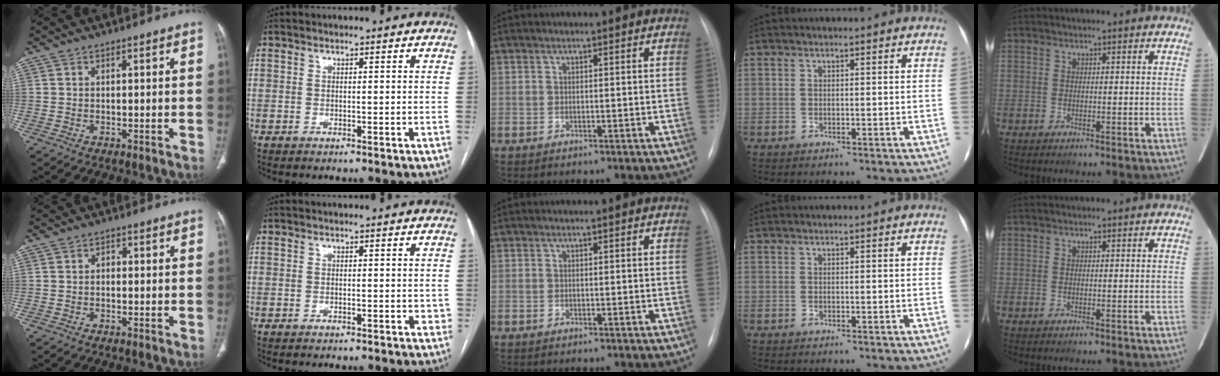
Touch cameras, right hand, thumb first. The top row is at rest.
{"thumb": {"total": 1.1, "force": [-0.1, 0.9, 0.7], "torque": [-0.007, 0.004, -0.006]}, "index": {"total": 0.8, "force": [-0.1, 0.6, 0.6], "torque": [-0.003, 0.004, 0.000]}}